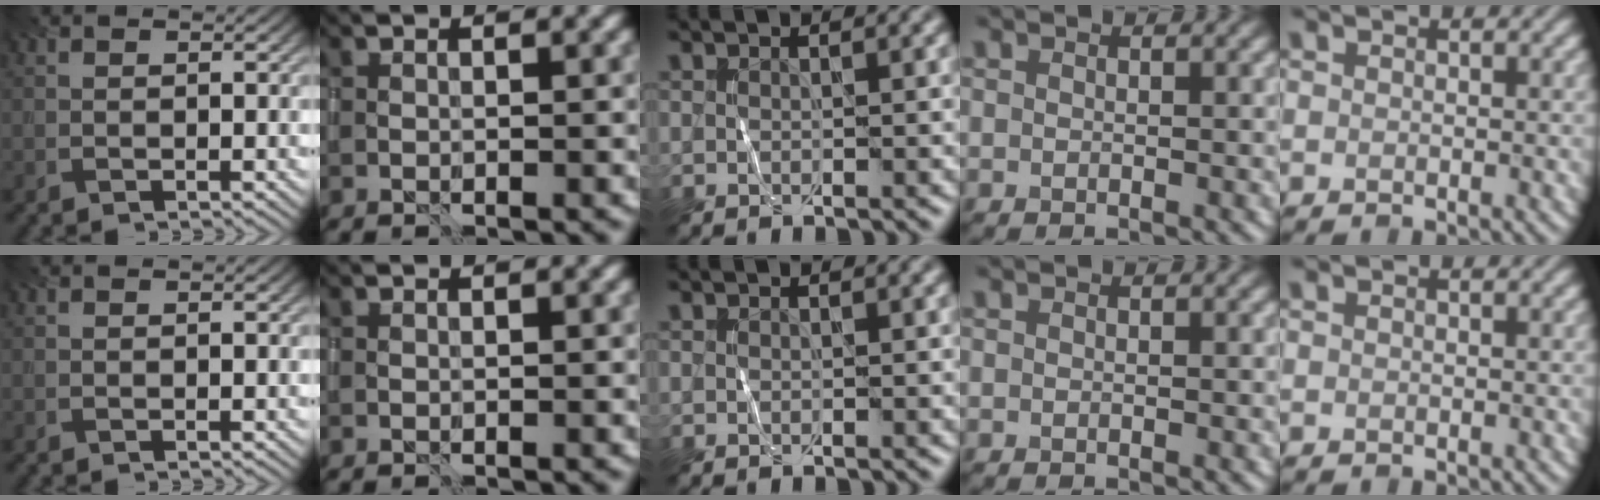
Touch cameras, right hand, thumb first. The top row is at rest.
{}